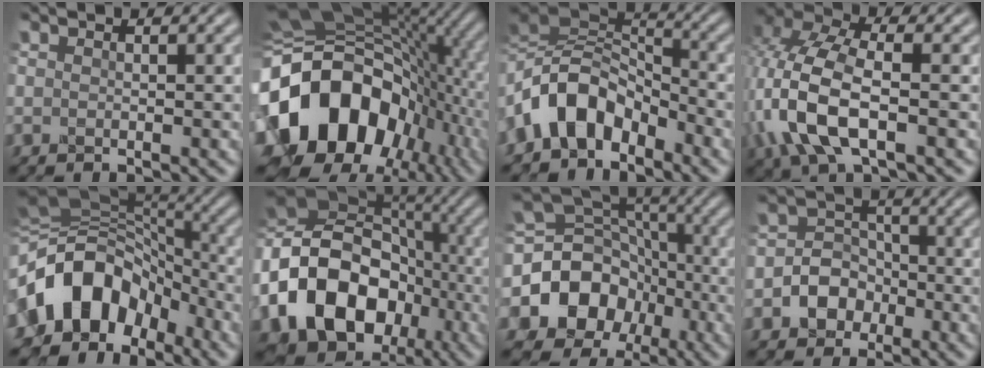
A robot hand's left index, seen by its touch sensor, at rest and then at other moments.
{"total": 17.8, "force": [-4.3, 13.7, 10.6], "torque": [-0.220, -0.006, -0.080]}
{"total": 7.1, "force": [-2.9, 4.7, 4.5], "torque": [-0.085, 0.017, -0.066]}
{"total": 8.1, "force": [-1.8, 4.1, 6.8], "torque": [-0.175, 0.006, -0.047]}
{"total": 11.2, "force": [-3.7, 8.3, 6.7], "torque": [-0.124, 0.021, -0.081]}
{"total": 16.5, "force": [-4.4, 12.9, 9.3], "torque": [-0.203, 0.011, -0.088]}
{"total": 10.7, "force": [-2.7, 9.4, 4.5], "torque": [-0.091, -0.003, -0.064]}
{"total": 3.0, "force": [-1.3, 2.6, 0.8], "torque": [-0.011, 0.008, -0.029]}